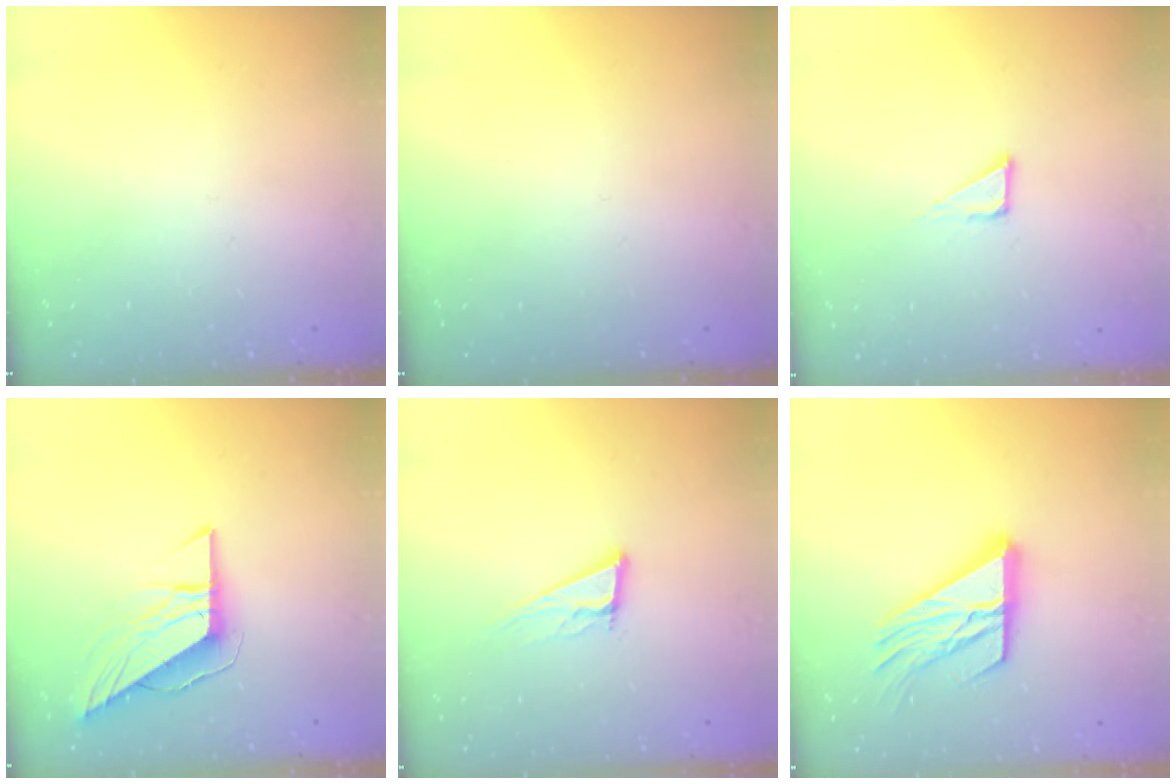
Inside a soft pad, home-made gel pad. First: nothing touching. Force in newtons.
{"total": 0.0}
{"total": 3.6, "press": 3.6, "slide": 0.3}
{"total": 8.7, "press": 8.7, "slide": 0.7}
{"total": 10.8, "press": 10.5, "slide": 2.6}
{"total": 17.2, "press": 17.1, "slide": 1.8}